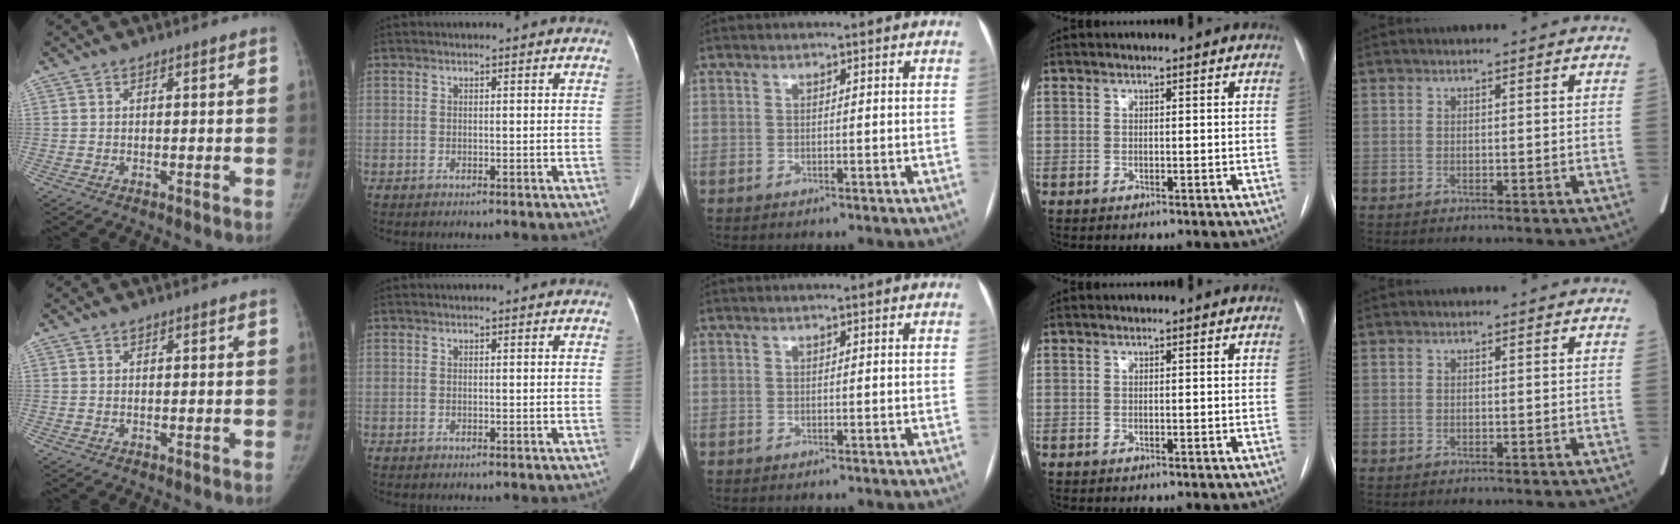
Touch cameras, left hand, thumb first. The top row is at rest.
{}